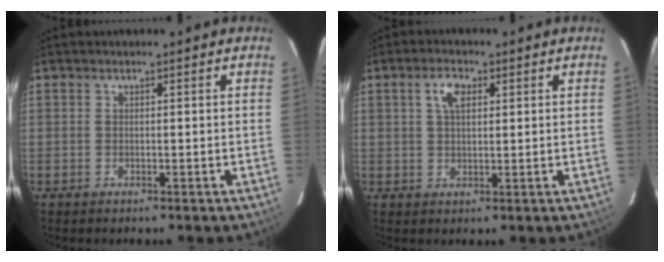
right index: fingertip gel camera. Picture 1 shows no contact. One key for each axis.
{"total": 4.1, "fx": 1.5, "fy": 2.1, "fz": 3.1, "tx": -0.057, "ty": 0.010, "tz": 0.028}